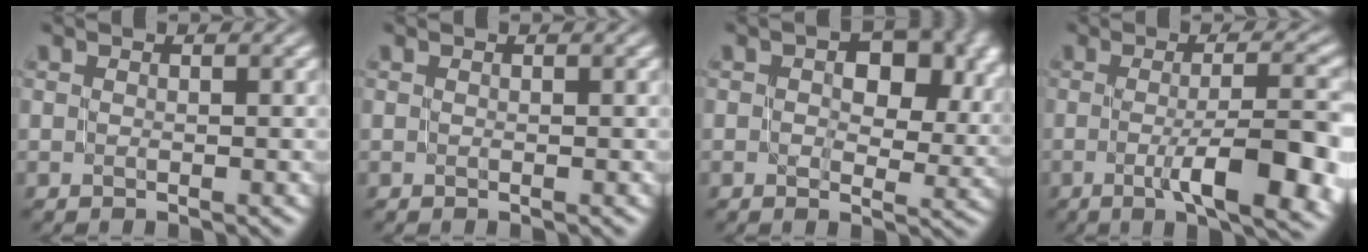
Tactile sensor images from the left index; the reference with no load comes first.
{"total": 0.0}
{"total": 8.8, "force": [2.4, 5.3, 6.5], "torque": [-0.075, 0.006, 0.027]}
{"total": 10.5, "force": [-3.0, 3.0, 9.6], "torque": [-0.127, -0.005, -0.035]}